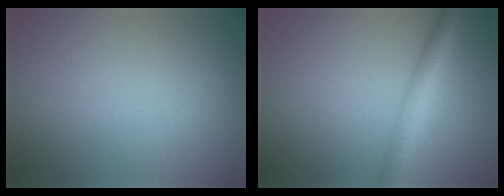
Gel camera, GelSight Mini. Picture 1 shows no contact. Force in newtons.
{"total": 4.1, "press": 4.1, "slide": 0.1}